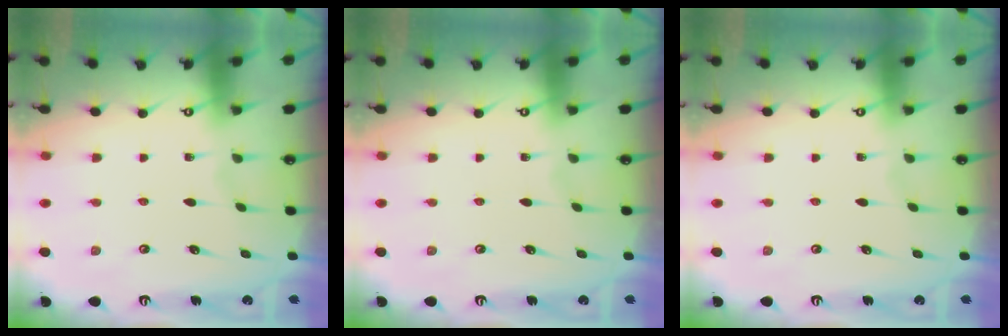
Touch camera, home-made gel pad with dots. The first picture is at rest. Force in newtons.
{"total": 0.0}
{"total": 0.0}